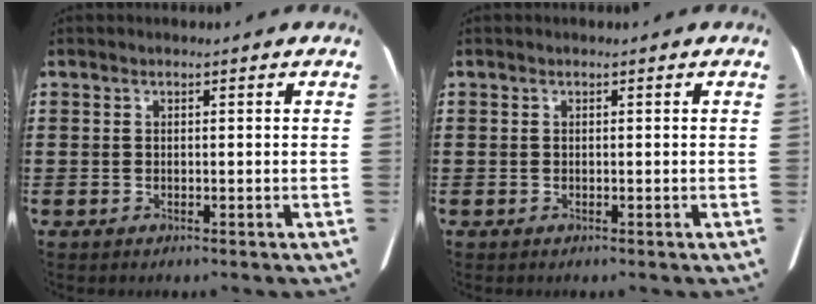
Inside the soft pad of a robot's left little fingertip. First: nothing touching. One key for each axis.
{"total": 0.0}